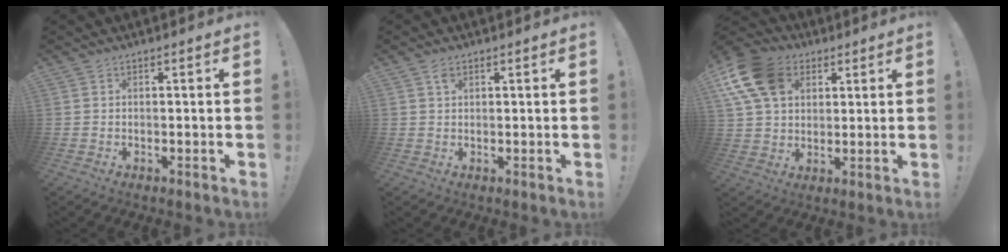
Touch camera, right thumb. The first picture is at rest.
{"total": 1.4, "force": [0.9, 0.9, 0.7], "torque": [-0.007, -0.003, 0.015]}
{"total": 16.6, "force": [6.3, 12.1, 9.3], "torque": [-0.167, -0.017, 0.123]}